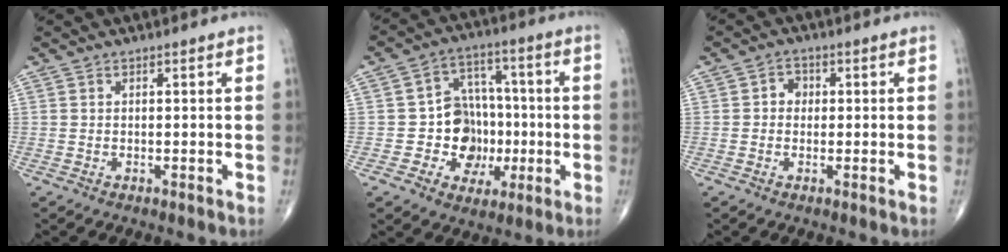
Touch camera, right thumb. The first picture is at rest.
{"total": 11.5, "force": [-1.7, 9.8, 5.7], "torque": [-0.027, 0.031, -0.025]}
{"total": 2.6, "force": [0.2, 2.3, 1.3], "torque": [-0.002, 0.007, -0.004]}